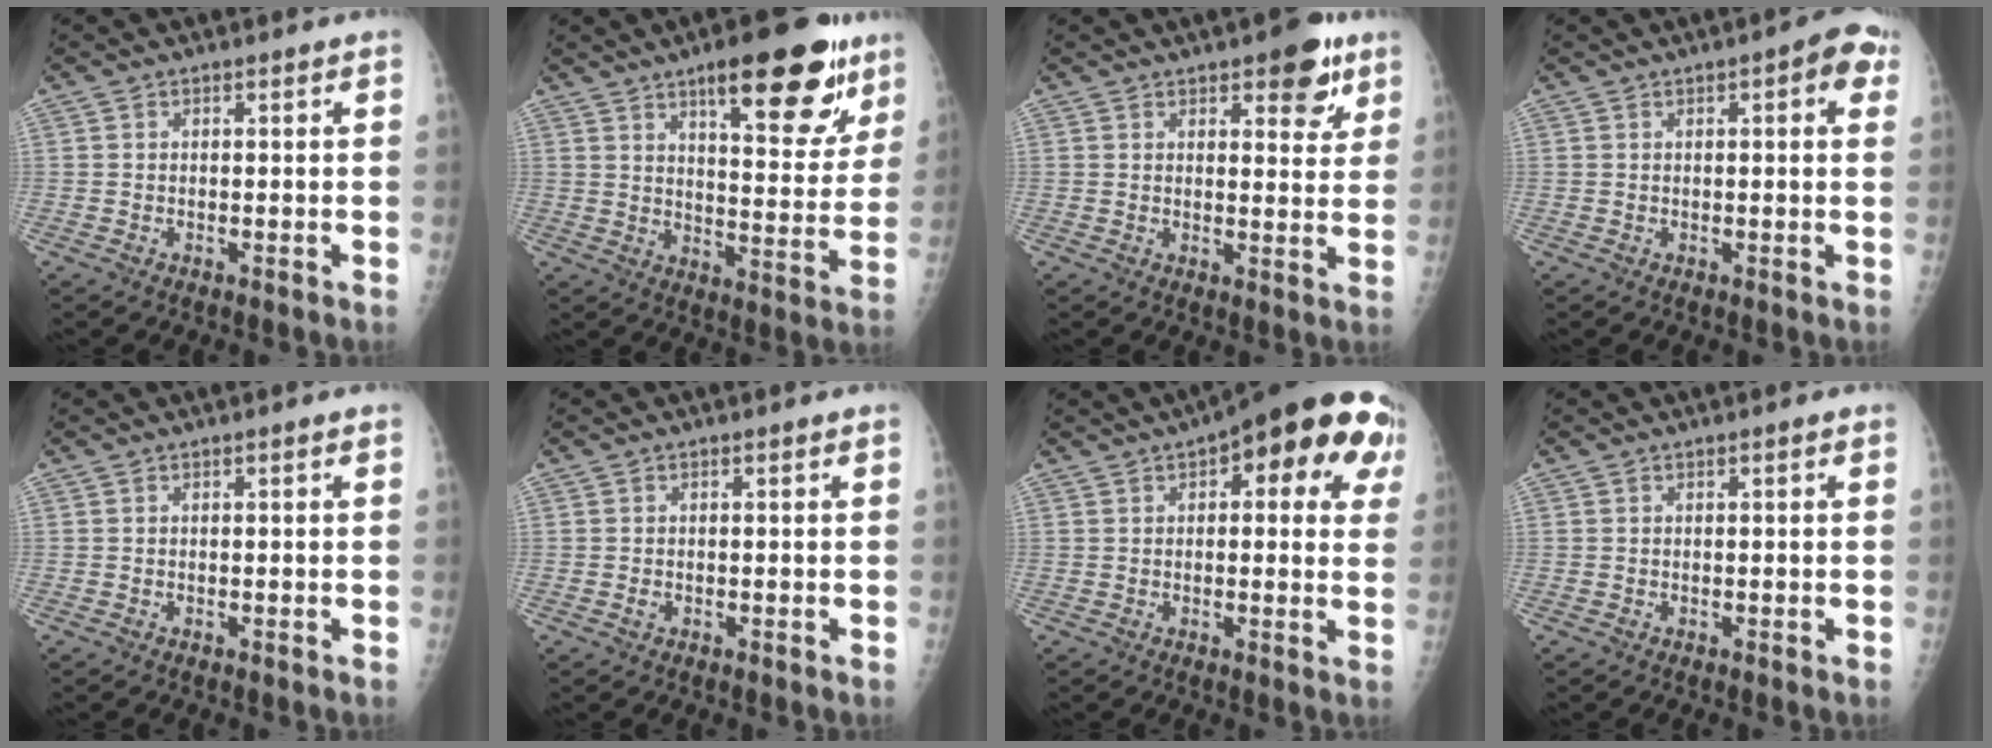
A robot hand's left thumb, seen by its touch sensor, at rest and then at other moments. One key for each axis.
{"total": 19.4, "fx": 11.3, "fy": 6.5, "fz": 14.3, "tx": -0.151, "ty": -0.048, "tz": 0.162}
{"total": 7.8, "fx": 4.5, "fy": 3.4, "fz": 5.4, "tx": -0.037, "ty": -0.019, "tz": 0.054}
{"total": 5.5, "fx": 2.0, "fy": 1.8, "fz": 4.8, "tx": -0.047, "ty": 0.005, "tz": 0.015}
{"total": 0.0}
{"total": 0.5, "fx": -0.2, "fy": 0.5, "fz": 0.2, "tx": 0.000, "ty": 0.001, "tz": -0.003}
{"total": 19.2, "fx": 8.1, "fy": 7.5, "fz": 15.8, "tx": -0.175, "ty": 0.008, "tz": 0.094}
{"total": 0.5, "fx": 0.1, "fy": 0.0, "fz": 0.5, "tx": -0.010, "ty": 0.001, "tz": 0.001}